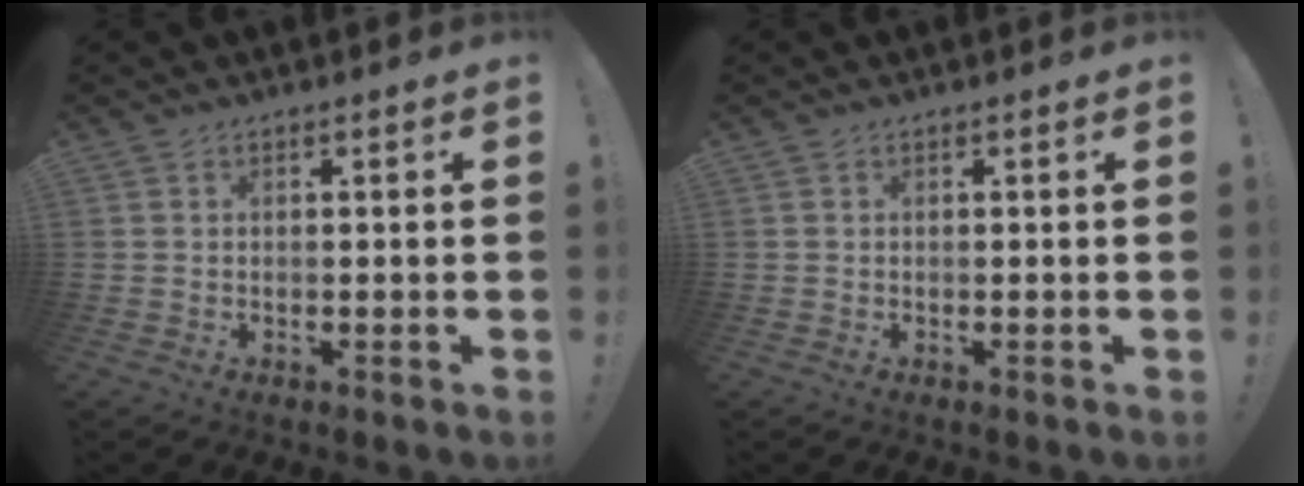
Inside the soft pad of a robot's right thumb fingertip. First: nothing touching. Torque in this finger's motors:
{"motor_torque": [0.00, 0.00, 0.00, 0.00, 0.04]}